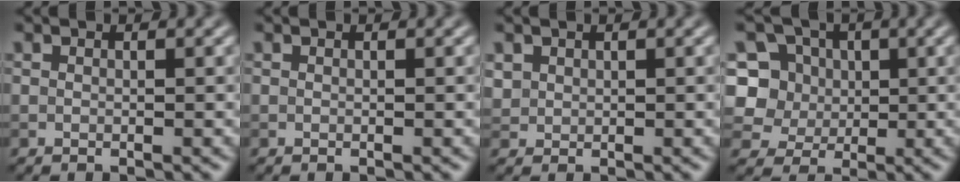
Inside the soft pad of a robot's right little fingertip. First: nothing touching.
{"total": 0.0}
{"total": 1.1, "force": [0.6, 0.9, 0.1], "torque": [-0.004, -0.002, 0.017]}
{"total": 8.4, "force": [2.2, 7.4, 3.4], "torque": [-0.065, 0.029, 0.021]}